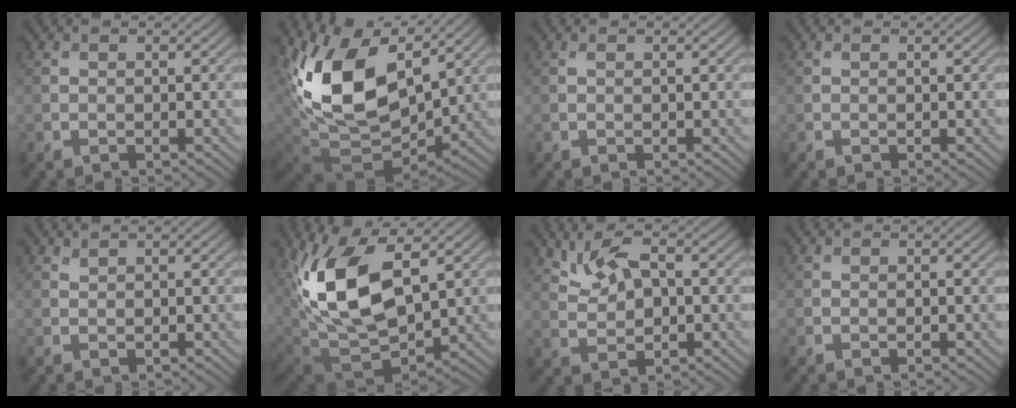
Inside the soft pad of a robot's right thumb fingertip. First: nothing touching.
{"total": 14.6, "force": [4.5, 8.6, 10.9], "torque": [-0.226, 0.000, 0.092]}
{"total": 0.0}
{"total": 0.0}
{"total": 0.6, "force": [0.6, 0.0, 0.1], "torque": [-0.002, 0.000, 0.014]}
{"total": 13.7, "force": [4.1, 7.4, 10.8], "torque": [-0.226, -0.008, 0.086]}
{"total": 5.2, "force": [2.4, 2.6, 3.8], "torque": [-0.087, 0.004, 0.046]}
{"total": 0.0}